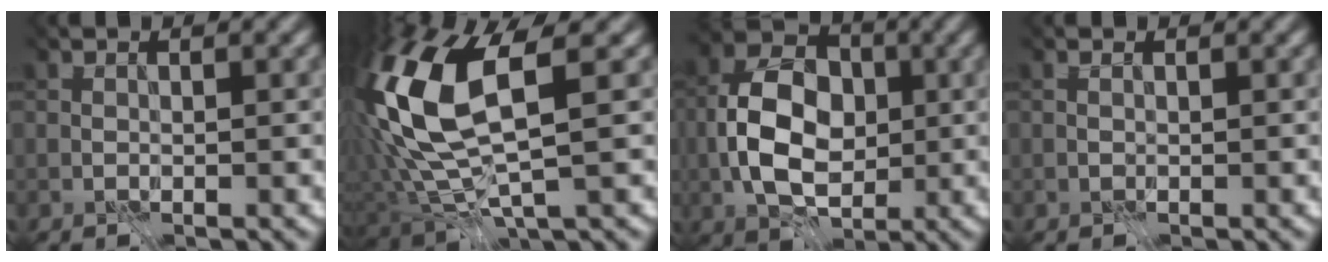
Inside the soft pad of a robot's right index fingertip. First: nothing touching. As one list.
[{"total": 11.1, "force": [0.3, 4.7, 10.0], "torque": [-0.256, -0.004, 0.035]}, {"total": 6.3, "force": [-2.6, 3.7, 4.4], "torque": [-0.091, -0.011, -0.029]}, {"total": 1.5, "force": [0.6, 0.9, 1.1], "torque": [-0.011, 0.012, -0.001]}]